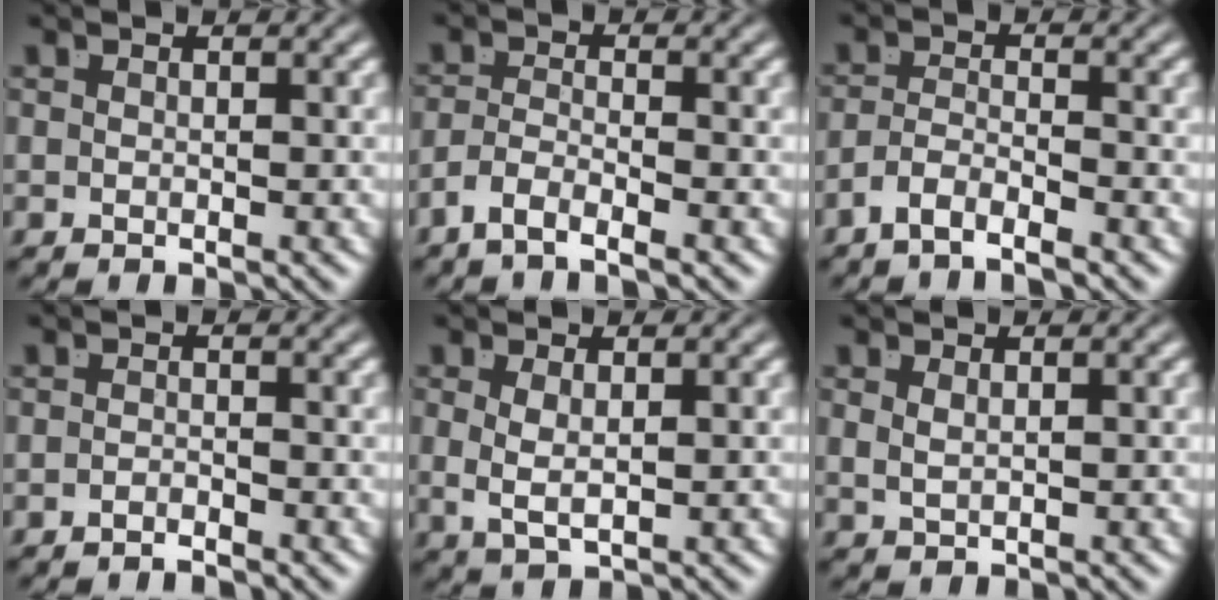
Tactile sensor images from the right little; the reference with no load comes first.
{"total": 2.8, "force": [-2.3, 0.3, 1.6], "torque": [-0.035, -0.015, -0.036]}
{"total": 3.0, "force": [-2.7, 0.5, 1.3], "torque": [-0.026, -0.014, -0.043]}
{"total": 1.4, "force": [-1.2, -0.8, 0.0], "torque": [0.001, -0.007, -0.020]}
{"total": 2.5, "force": [0.1, 1.0, 2.3], "torque": [-0.050, -0.015, 0.015]}
{"total": 0.9, "force": [0.6, -0.4, 0.6], "torque": [-0.010, -0.010, 0.023]}